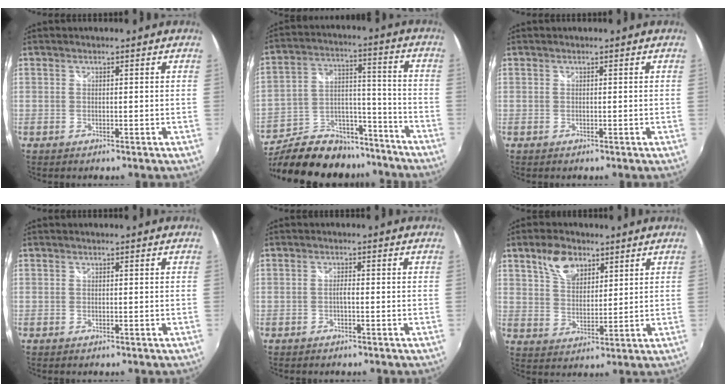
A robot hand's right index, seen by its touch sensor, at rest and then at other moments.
{"total": 23.4, "force": [-18.6, 11.1, 8.9], "torque": [-0.191, 0.042, -0.269]}
{"total": 0.0}
{"total": 0.0}
{"total": 1.1, "force": [-0.4, 0.1, 0.9], "torque": [-0.019, 0.003, -0.010]}
{"total": 7.7, "force": [4.7, 4.3, 4.4], "torque": [-0.078, 0.014, 0.087]}